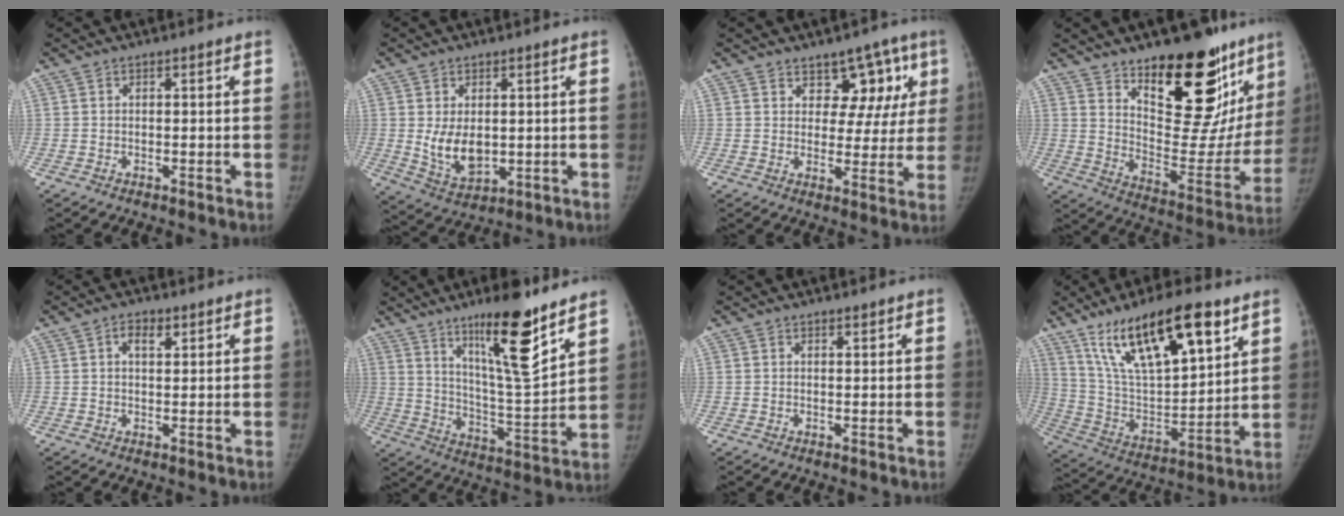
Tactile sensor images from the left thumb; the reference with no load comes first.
{"total": 8.2, "force": [0.4, 5.3, 6.3], "torque": [-0.091, -0.017, 0.025]}
{"total": 9.3, "force": [5.0, 6.3, 4.8], "torque": [-0.002, -0.018, 0.064]}
{"total": 27.1, "force": [17.2, 11.7, 17.4], "torque": [-0.198, -0.103, 0.263]}
{"total": 3.4, "force": [1.6, 1.9, 2.3], "torque": [-0.029, -0.004, 0.024]}
{"total": 17.5, "force": [11.4, 2.9, 13.0], "torque": [-0.190, -0.080, 0.195]}
{"total": 0.8, "force": [0.7, 0.3, 0.3], "torque": [-0.003, -0.005, 0.010]}
{"total": 23.9, "force": [13.9, 8.4, 17.6], "torque": [-0.275, -0.040, 0.256]}